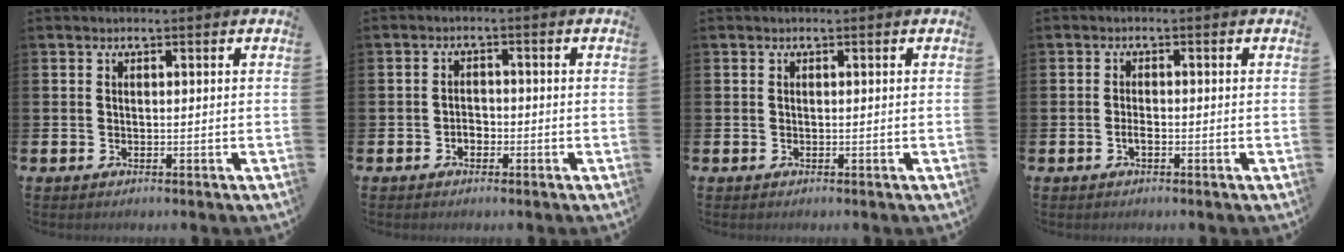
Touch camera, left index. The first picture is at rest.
{"total": 1.7, "force": [-0.9, 1.3, 0.7], "torque": [-0.016, 0.004, -0.020]}
{"total": 0.0}
{"total": 1.4, "force": [-0.6, 0.5, 1.1], "torque": [-0.022, 0.000, -0.012]}